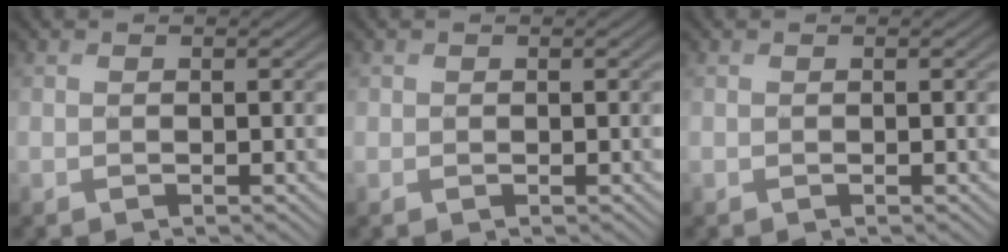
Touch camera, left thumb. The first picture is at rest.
{"total": 0.8, "force": [0.2, 0.8, 0.2], "torque": [-0.005, -0.001, 0.002]}
{"total": 0.0}